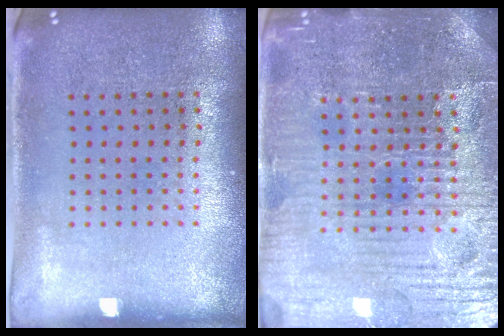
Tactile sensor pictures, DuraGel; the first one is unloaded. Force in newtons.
{"total": 4.8, "press": 4.7, "slide": 1.2}